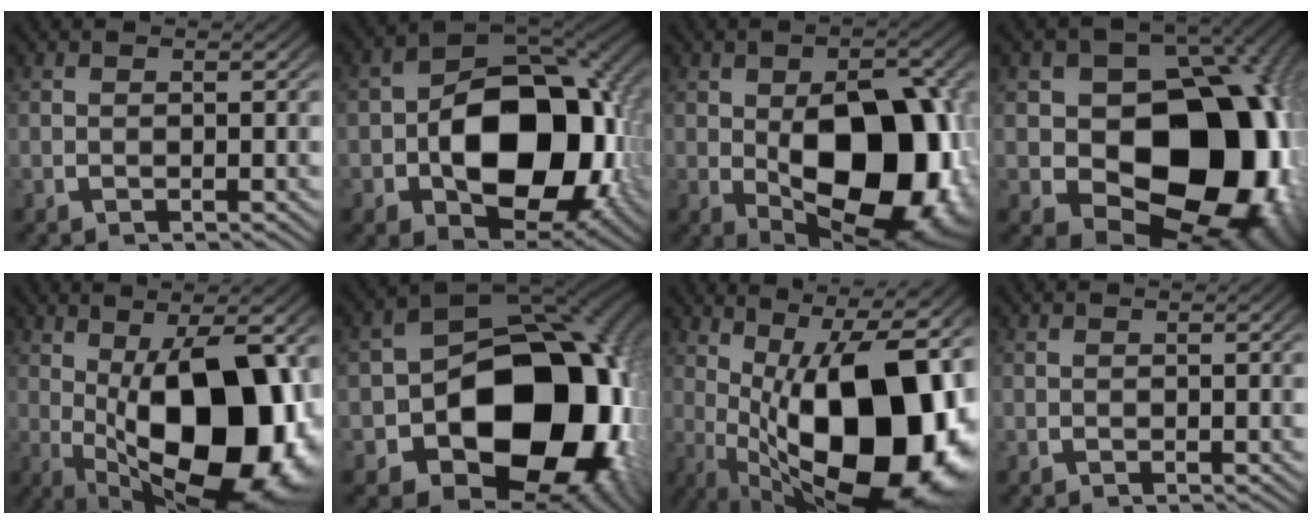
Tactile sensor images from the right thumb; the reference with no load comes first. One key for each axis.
{"total": 18.1, "fx": -2.1, "fy": 11.6, "fz": 13.7, "tx": -0.245, "ty": -0.047, "tz": -0.010}
{"total": 18.6, "fx": -2.5, "fy": 11.0, "fz": 14.8, "tx": -0.243, "ty": -0.073, "tz": -0.002}
{"total": 26.9, "fx": -2.8, "fy": 18.0, "fz": 19.8, "tx": -0.318, "ty": -0.096, "tz": -0.003}
{"total": 22.8, "fx": -2.8, "fy": 12.6, "fz": 18.8, "tx": -0.304, "ty": -0.053, "tz": -0.005}
{"total": 26.7, "fx": -4.7, "fy": 17.8, "fz": 19.3, "tx": -0.333, "ty": -0.090, "tz": -0.038}
{"total": 24.5, "fx": -1.2, "fy": 13.8, "fz": 20.2, "tx": -0.321, "ty": -0.059, "tz": 0.021}
{"total": 0.0}